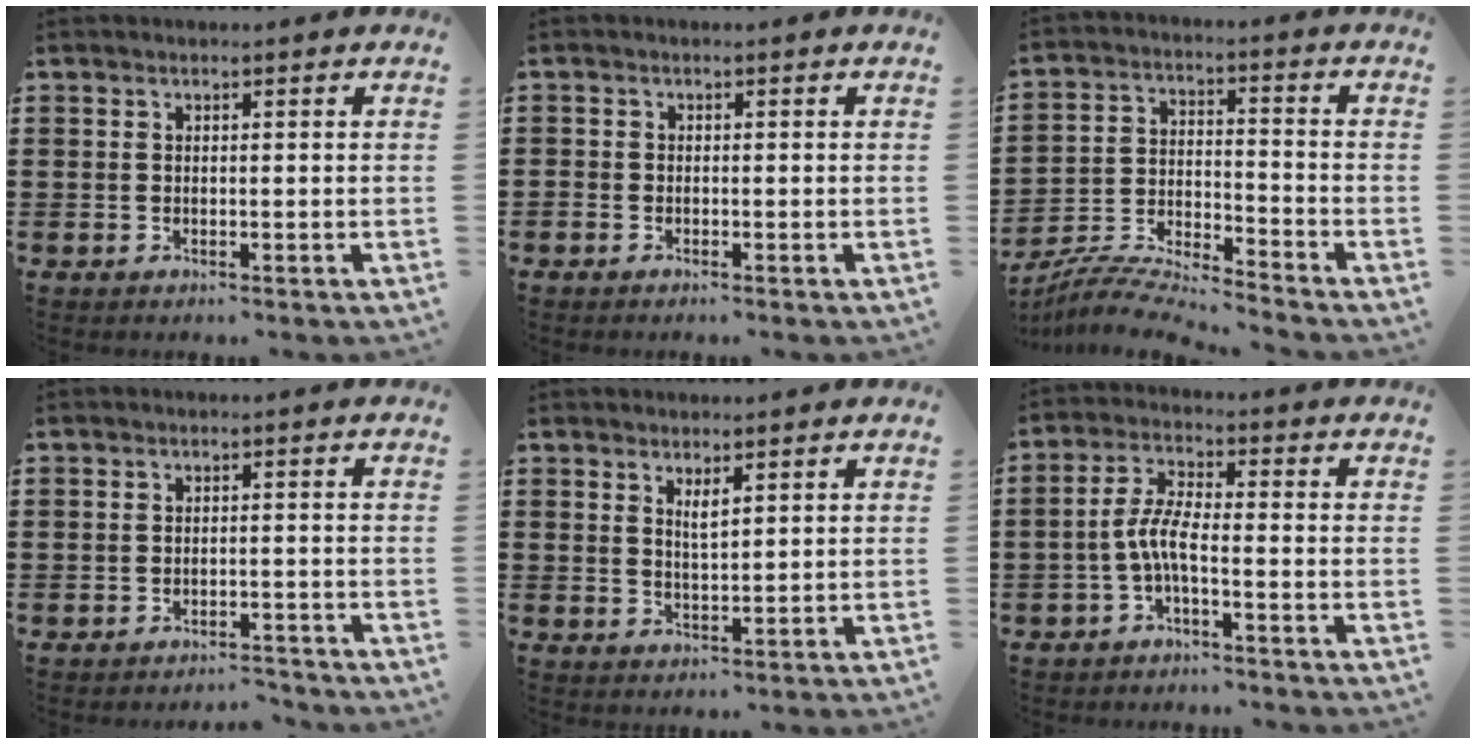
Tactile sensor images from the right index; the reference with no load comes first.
{"total": 0.7, "force": [-0.7, 0.2, 0.0], "torque": [-0.001, 0.001, -0.013]}
{"total": 6.6, "force": [-6.5, -0.1, 1.3], "torque": [-0.037, -0.009, -0.132]}
{"total": 2.3, "force": [-2.3, 0.1, 0.0], "torque": [-0.007, 0.001, -0.050]}
{"total": 2.1, "force": [1.4, 0.6, 1.5], "torque": [-0.033, 0.002, 0.023]}
{"total": 5.0, "force": [-2.0, 1.2, 4.4], "torque": [-0.107, -0.004, -0.046]}